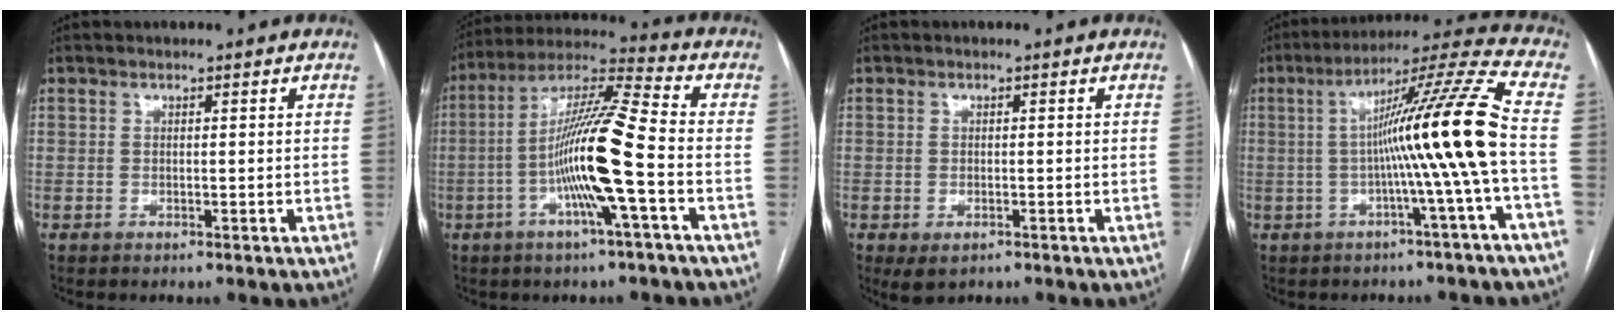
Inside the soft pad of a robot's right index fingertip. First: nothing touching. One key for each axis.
{"total": 14.1, "fx": -3.5, "fy": -0.2, "fz": 13.7, "tx": -0.257, "ty": 0.009, "tz": -0.073}
{"total": 2.6, "fx": -1.2, "fy": 1.4, "fz": 1.8, "tx": -0.035, "ty": -0.005, "tz": -0.009}
{"total": 14.5, "fx": -1.5, "fy": -2.8, "fz": 14.1, "tx": -0.211, "ty": 0.014, "tz": -0.029}